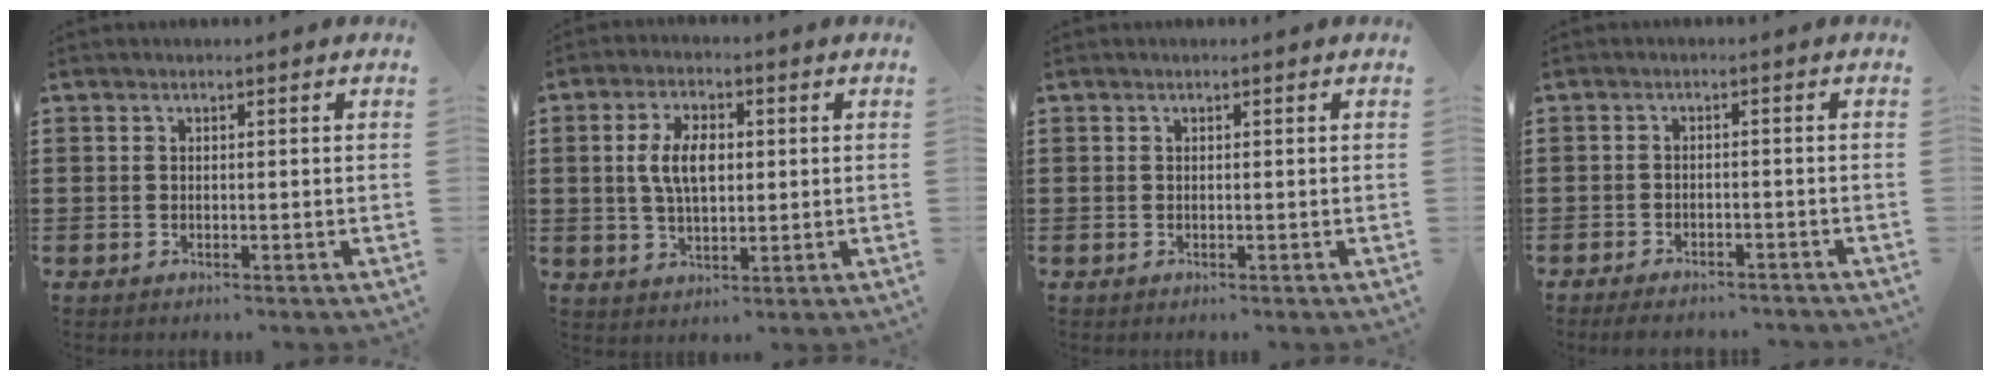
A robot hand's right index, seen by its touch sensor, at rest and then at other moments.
{"total": 6.6, "force": [0.7, 3.4, 5.6], "torque": [-0.113, 0.008, 0.006]}
{"total": 0.0}
{"total": 2.5, "force": [-2.4, 0.4, 0.4], "torque": [-0.017, -0.001, -0.052]}